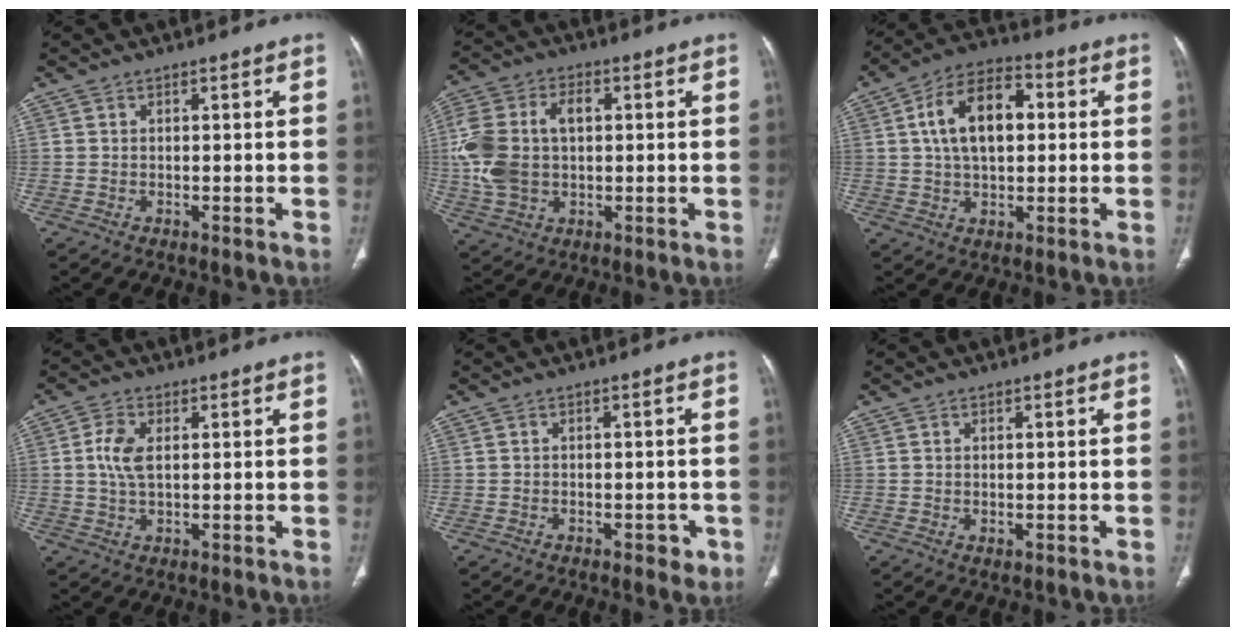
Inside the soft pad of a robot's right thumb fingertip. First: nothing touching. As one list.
[{"total": 13.5, "force": [0.8, 9.0, 10.0], "torque": [-0.205, 0.022, 0.019]}, {"total": 13.1, "force": [2.1, 7.7, 10.4], "torque": [-0.167, 0.021, 0.027]}, {"total": 5.1, "force": [0.8, 2.8, 4.2], "torque": [-0.096, 0.002, 0.015]}, {"total": 2.6, "force": [-1.3, 1.6, 1.6], "torque": [-0.008, 0.006, -0.015]}, {"total": 0.9, "force": [-0.2, 0.5, 0.7], "torque": [-0.015, -0.004, 0.001]}]